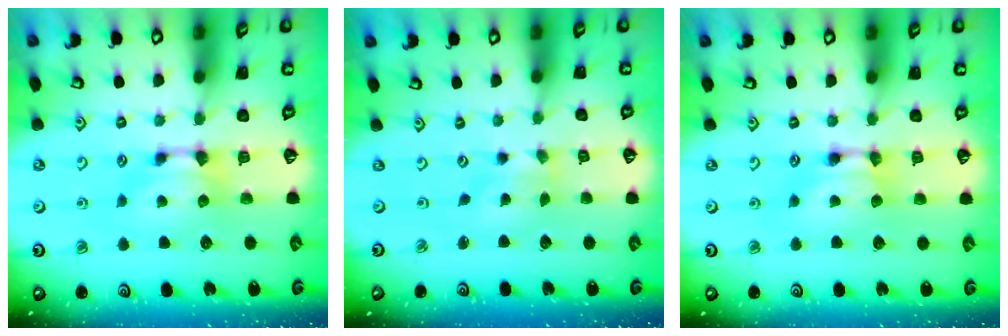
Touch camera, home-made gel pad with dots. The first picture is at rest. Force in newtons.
{"total": 2.0, "press": 1.7, "slide": 1.0}
{"total": 1.6, "press": 1.6, "slide": 0.1}